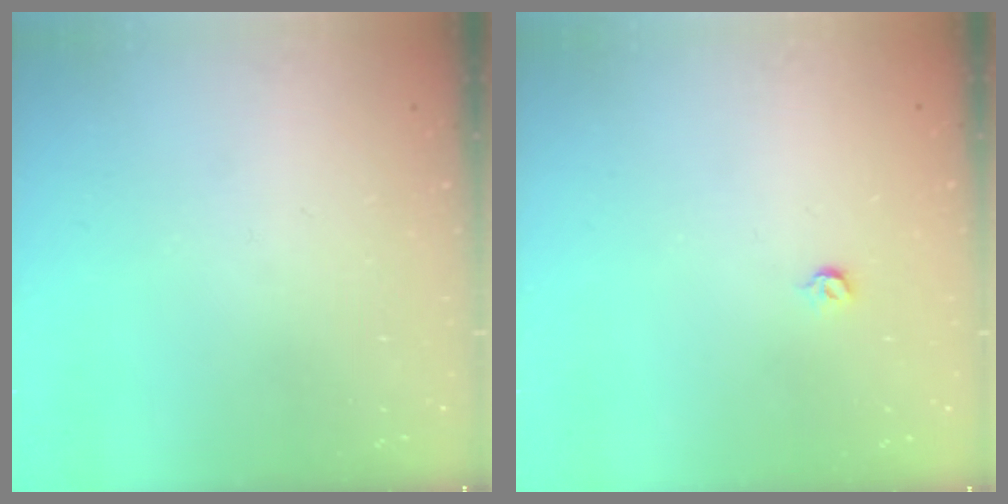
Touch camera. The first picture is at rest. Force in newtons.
{"total": 3.6, "press": 3.6, "slide": 0.7}